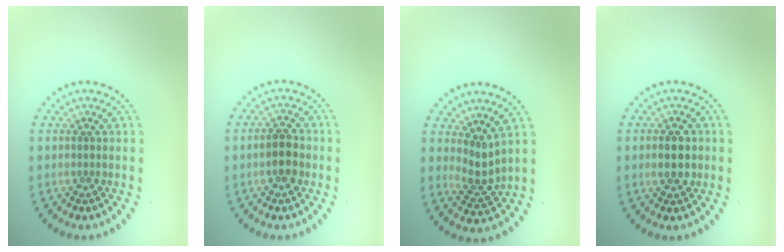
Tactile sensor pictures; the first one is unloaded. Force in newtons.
{"total": 2.4, "press": 2.4, "slide": 0.4}
{"total": 2.4, "press": 1.6, "slide": 1.7}
{"total": 2.8, "press": 2.8, "slide": 0.2}